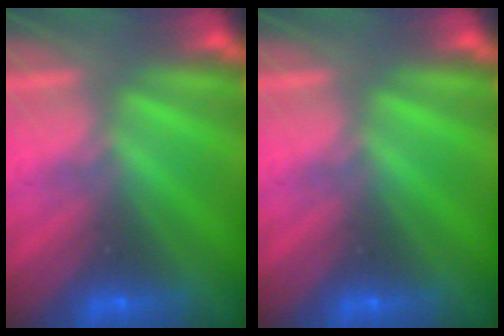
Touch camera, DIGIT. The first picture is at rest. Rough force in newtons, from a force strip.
{"total": 0.0}